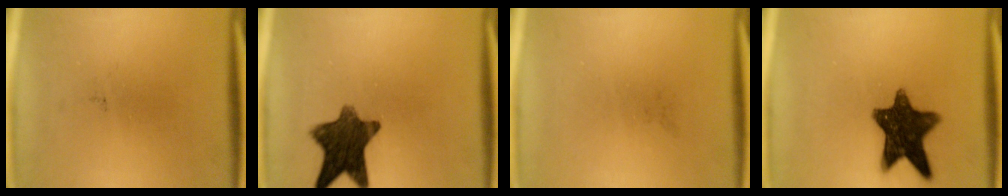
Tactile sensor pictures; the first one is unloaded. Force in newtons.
{"total": 10.7}
{"total": 0.0}
{"total": 12.4}